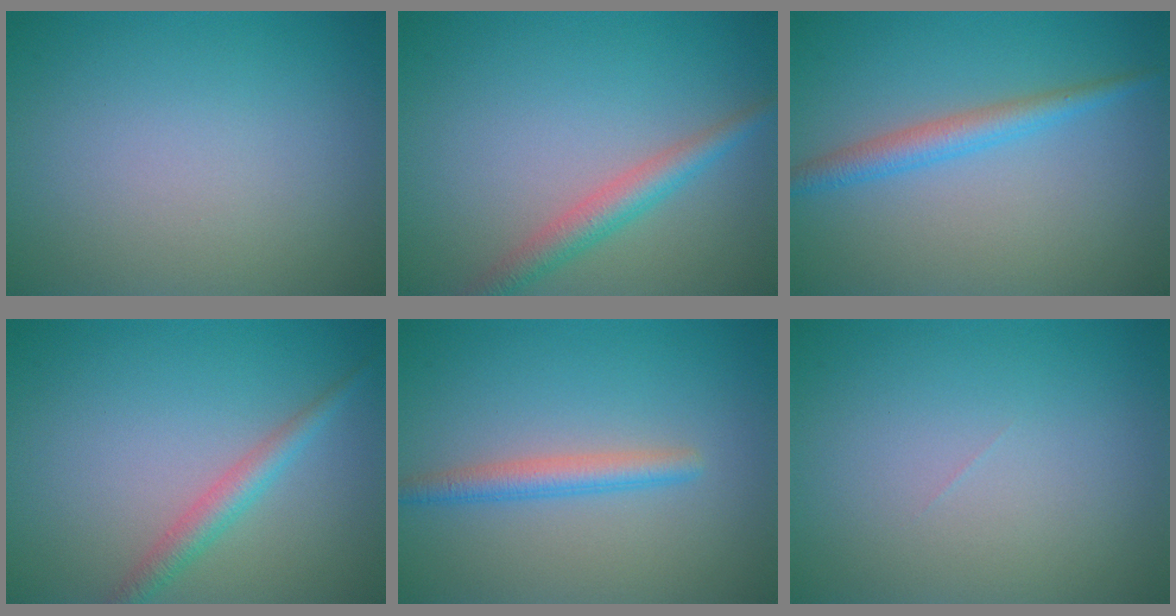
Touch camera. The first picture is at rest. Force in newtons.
{"total": 2.9, "press": 2.9, "slide": 0.1}
{"total": 2.6, "press": 2.6, "slide": 0.1}
{"total": 2.3, "press": 2.3, "slide": 0.1}
{"total": 2.4, "press": 2.4, "slide": 0.1}
{"total": 0.0}